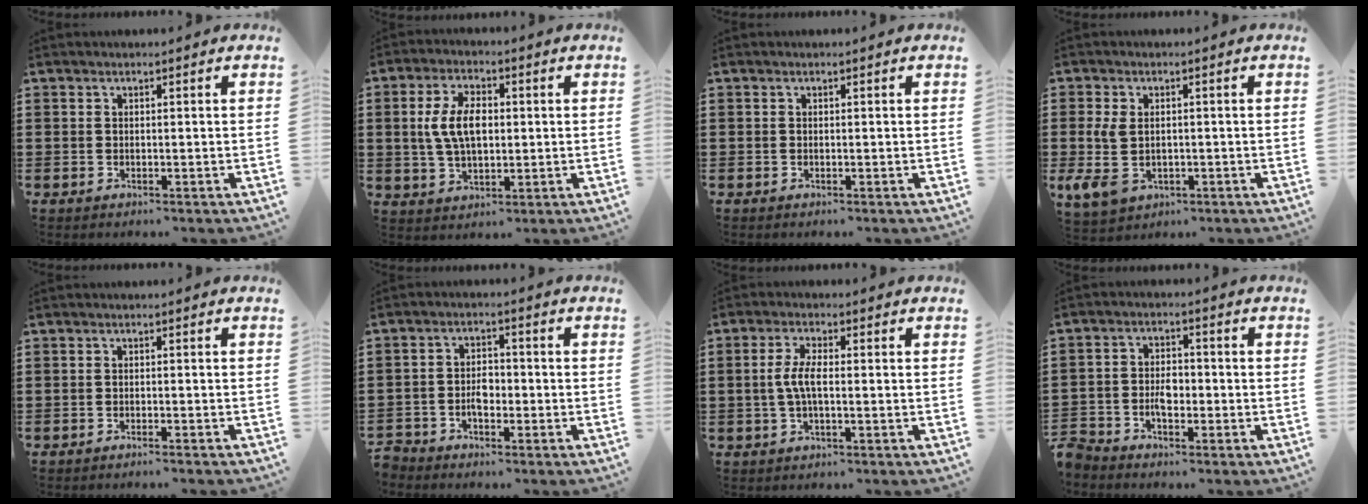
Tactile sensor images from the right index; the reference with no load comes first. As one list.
[{"total": 7.5, "force": [0.6, 4.1, 6.3], "torque": [-0.147, 0.006, 0.003]}, {"total": 0.0}, {"total": 5.8, "force": [-0.4, 3.7, 4.5], "torque": [-0.129, -0.007, -0.017]}, {"total": 1.1, "force": [-1.1, -0.2, 0.2], "torque": [-0.005, 0.000, -0.021]}, {"total": 3.5, "force": [-1.8, 2.1, 2.1], "torque": [-0.041, 0.008, -0.038]}, {"total": 4.4, "force": [-0.4, 1.4, 4.2], "torque": [-0.098, -0.005, -0.016]}, {"total": 4.1, "force": [-2.2, 2.4, 2.4], "torque": [-0.060, 0.005, -0.048]}]